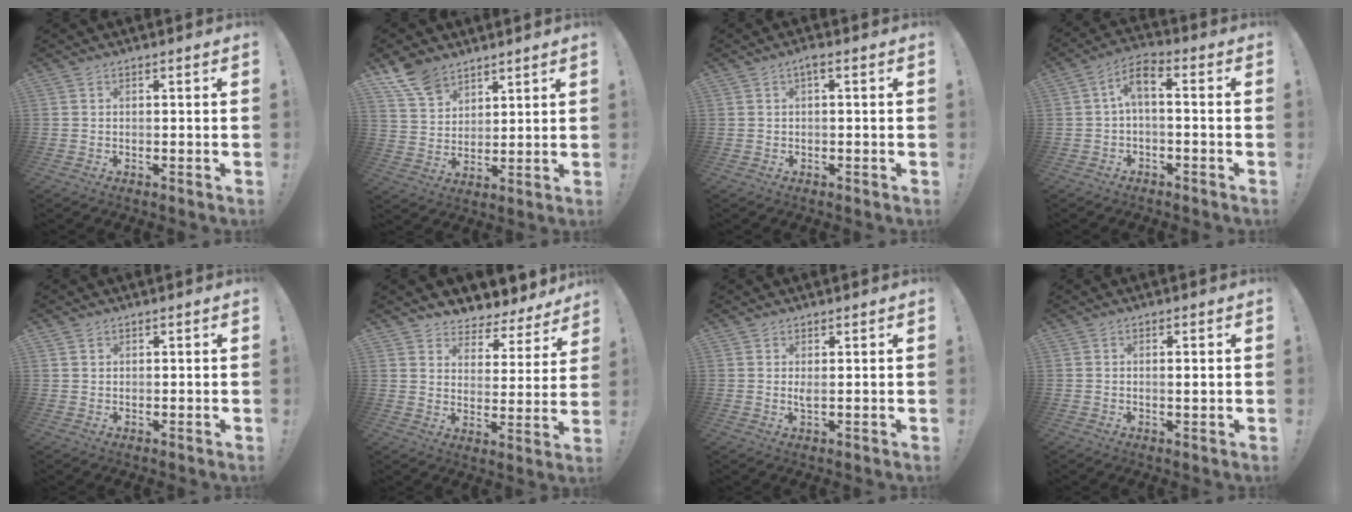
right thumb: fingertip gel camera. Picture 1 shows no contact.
{"total": 10.0, "force": [7.8, 5.3, 3.3], "torque": [-0.065, -0.049, 0.153]}
{"total": 1.6, "force": [0.0, 0.3, 1.6], "torque": [-0.035, 0.006, -0.002]}
{"total": 5.9, "force": [-0.6, 2.3, 5.4], "torque": [-0.110, 0.002, -0.010]}
{"total": 1.4, "force": [1.0, 1.0, 0.3], "torque": [-0.001, -0.001, 0.018]}
{"total": 5.1, "force": [4.3, 2.7, 0.7], "torque": [0.000, -0.056, 0.076]}
{"total": 1.8, "force": [0.9, 0.4, 1.5], "torque": [-0.021, -0.005, 0.013]}
{"total": 1.3, "force": [0.1, -0.1, 1.3], "torque": [-0.010, -0.008, -0.001]}